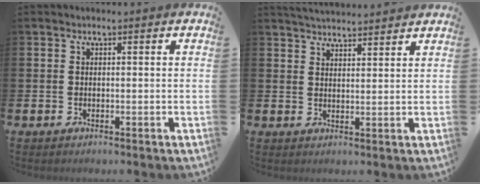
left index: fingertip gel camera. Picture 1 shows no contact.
{"total": 3.7, "force": [3.7, 0.0, 0.0], "torque": [-0.008, -0.020, 0.068]}